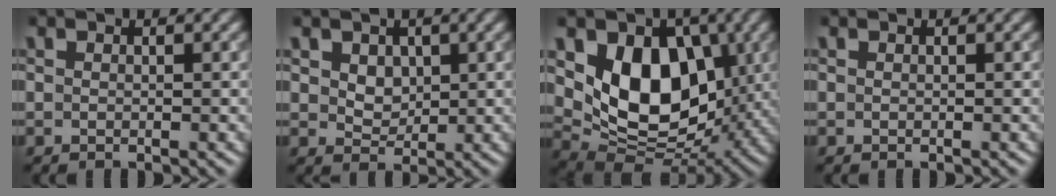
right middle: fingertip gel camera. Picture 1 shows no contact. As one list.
[{"total": 2.6, "force": [1.1, 1.9, 1.4], "torque": [-0.032, -0.003, 0.025]}, {"total": 9.8, "force": [1.9, 6.8, 6.8], "torque": [-0.114, -0.021, 0.028]}, {"total": 0.0}]